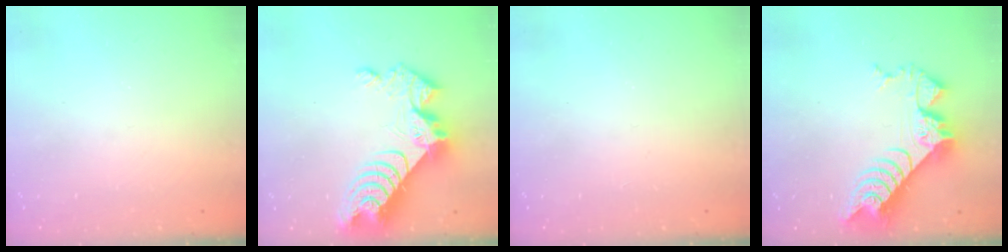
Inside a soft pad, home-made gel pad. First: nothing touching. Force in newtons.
{"total": 14.7, "press": 14.6, "slide": 1.2}
{"total": 1.7, "press": 1.7, "slide": 0.2}
{"total": 10.6, "press": 10.6, "slide": 0.9}